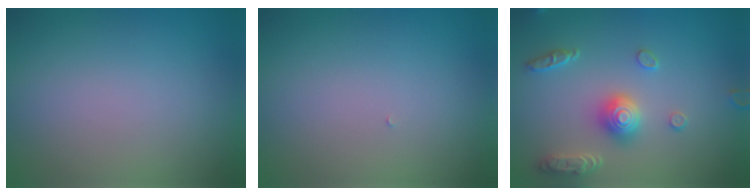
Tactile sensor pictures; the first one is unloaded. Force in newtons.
{"total": 0.0}
{"total": 4.3, "press": 3.7, "slide": 2.2}